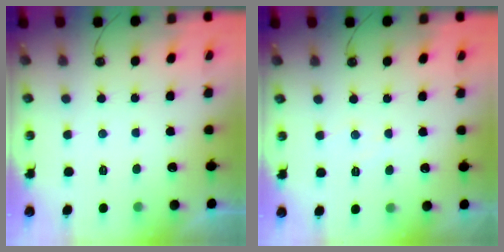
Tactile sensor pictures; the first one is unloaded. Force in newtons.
{"total": 4.1, "press": 4.0, "slide": 0.7}